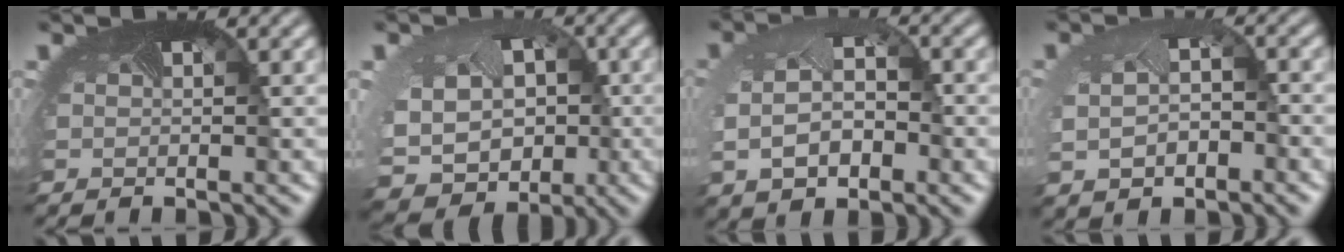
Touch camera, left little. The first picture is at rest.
{"total": 9.8, "force": [-1.4, 8.3, 5.1], "torque": [-0.116, -0.036, -0.014]}
{"total": 6.0, "force": [-0.2, 3.6, 4.7], "torque": [-0.108, -0.007, 0.003]}
{"total": 4.6, "force": [-0.4, 3.1, 3.4], "torque": [-0.080, -0.010, 0.012]}